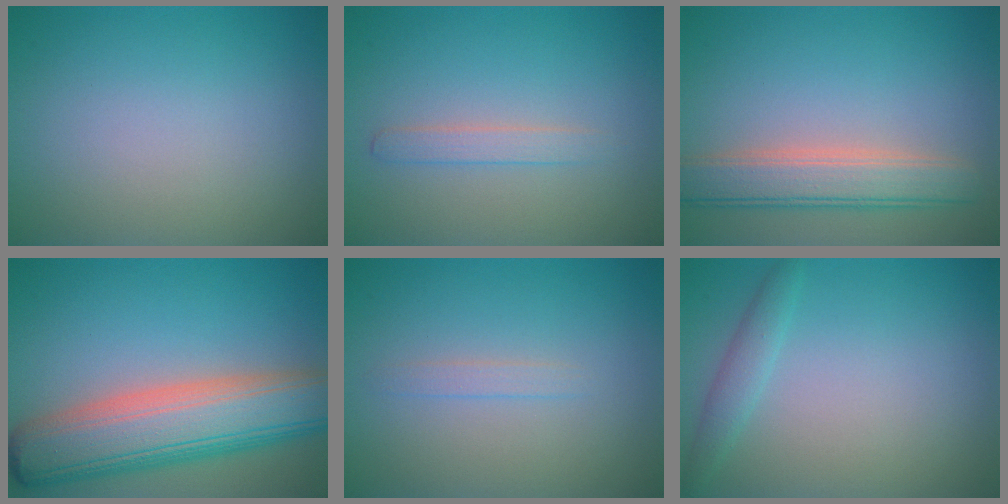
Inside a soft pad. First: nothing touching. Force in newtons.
{"total": 1.4, "press": 1.4, "slide": 0.0}
{"total": 4.7, "press": 4.7, "slide": 0.5}
{"total": 10.2, "press": 10.2, "slide": 0.6}
{"total": 0.9, "press": 0.9, "slide": 0.0}
{"total": 1.6, "press": 1.6, "slide": 0.1}